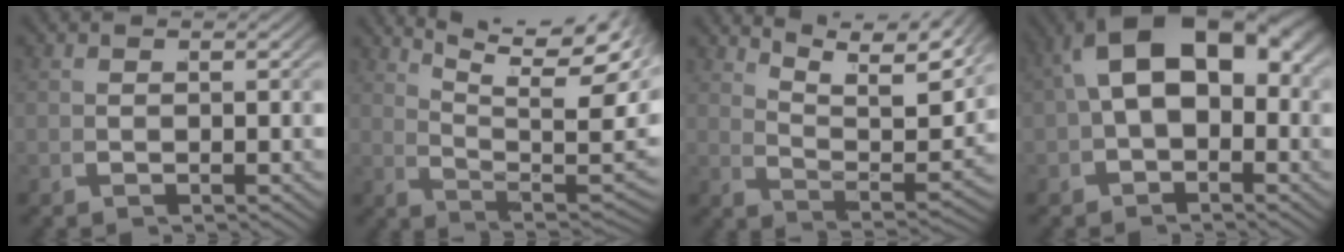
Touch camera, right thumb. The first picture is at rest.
{"total": 12.8, "force": [5.2, 6.2, 10.0], "torque": [-0.142, -0.004, 0.086]}
{"total": 10.3, "force": [6.6, 3.6, 7.0], "torque": [-0.103, 0.013, 0.099]}
{"total": 9.5, "force": [1.2, 6.1, 7.2], "torque": [-0.125, 0.002, 0.019]}